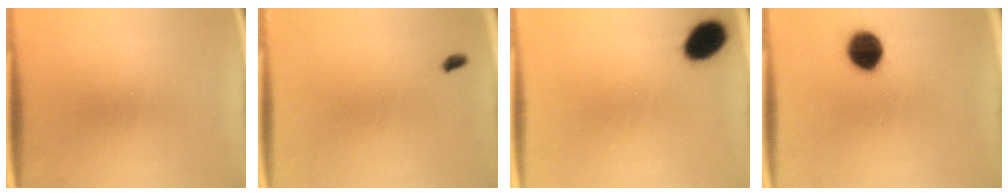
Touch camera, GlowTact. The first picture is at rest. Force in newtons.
{"total": 1.1}
{"total": 7.8}
{"total": 8.8}